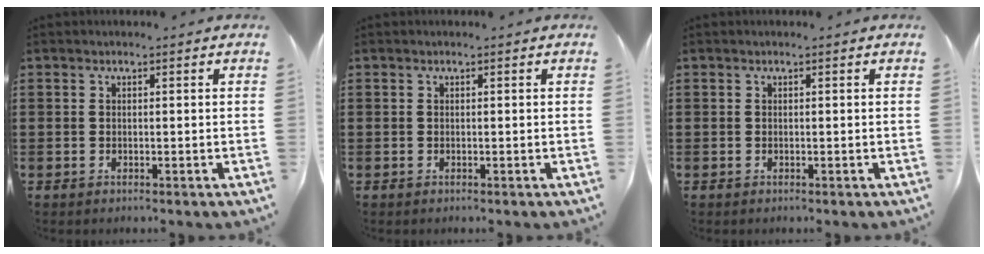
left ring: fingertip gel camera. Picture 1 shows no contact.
{"total": 0.0}
{"total": 0.0}